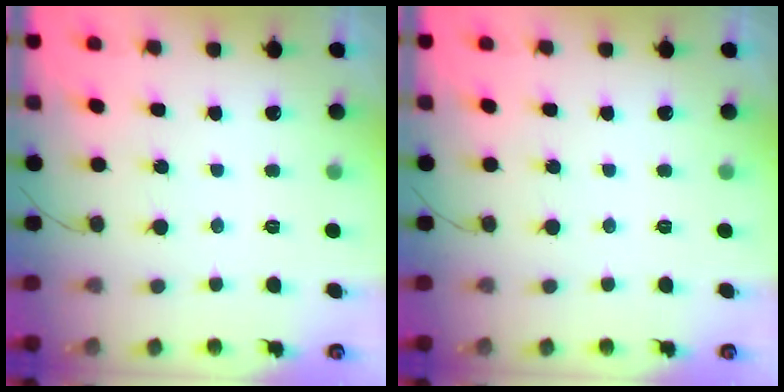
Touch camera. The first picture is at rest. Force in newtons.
{"total": 0.0}